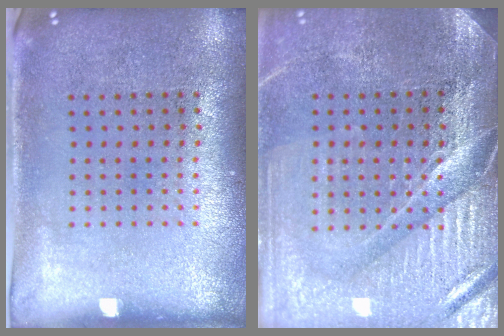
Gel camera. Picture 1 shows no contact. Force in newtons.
{"total": 4.0, "press": 3.7, "slide": 1.6}